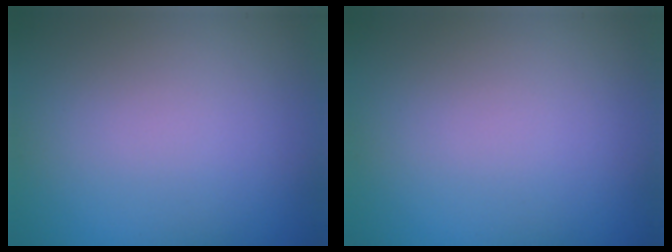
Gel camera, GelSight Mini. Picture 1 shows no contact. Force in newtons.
{"total": 0.0}